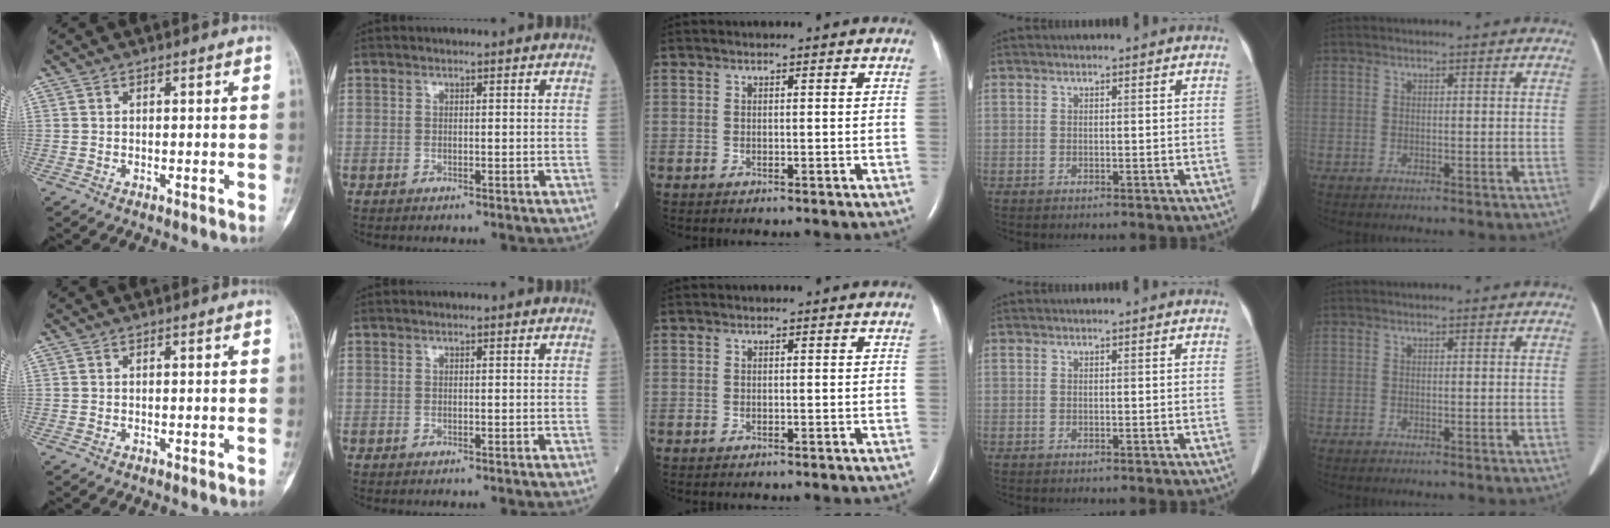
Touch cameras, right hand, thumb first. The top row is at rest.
{}